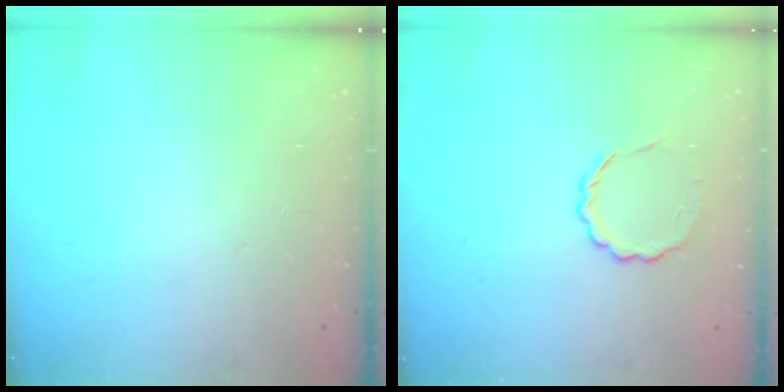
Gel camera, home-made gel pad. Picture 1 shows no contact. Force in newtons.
{"total": 5.8, "press": 5.5, "slide": 1.9}